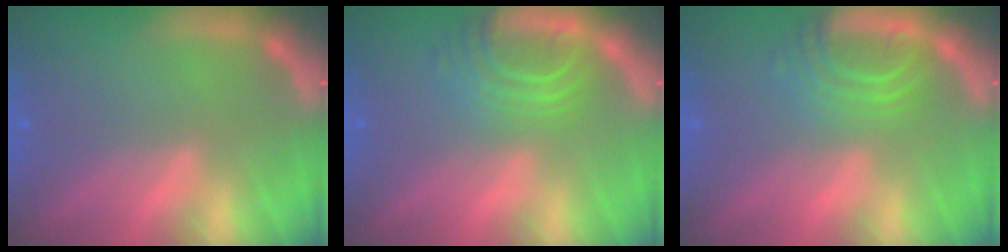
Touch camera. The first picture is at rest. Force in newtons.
{"total": 5.0}
{"total": 4.5}